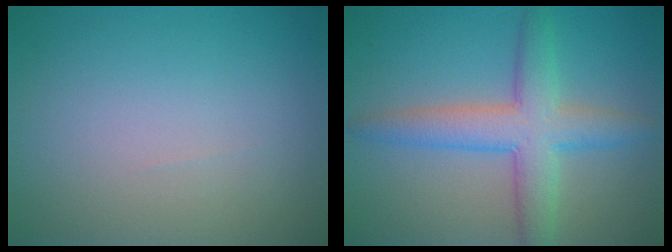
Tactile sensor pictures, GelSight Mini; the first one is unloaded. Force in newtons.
{"total": 5.5, "press": 5.5, "slide": 0.1}